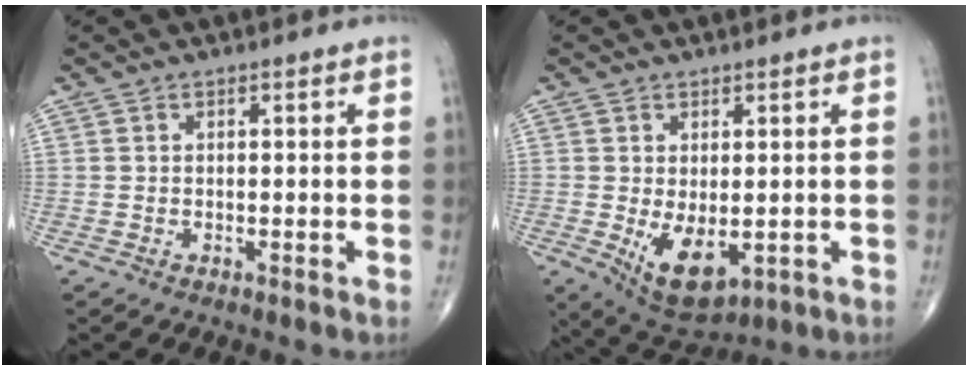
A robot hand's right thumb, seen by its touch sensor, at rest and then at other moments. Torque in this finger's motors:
{"motor_torque": [-0.15, 0.63, 0.53, 0.36, 0.23]}